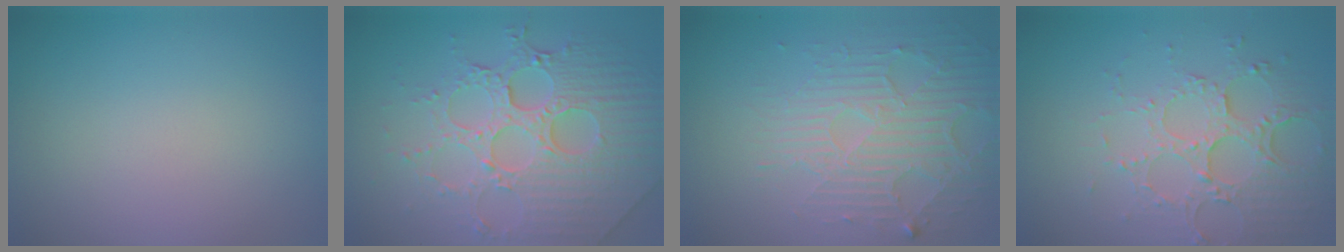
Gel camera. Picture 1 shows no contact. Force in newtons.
{"total": 8.2, "press": 6.0, "slide": 5.6}
{"total": 5.4, "press": 3.6, "slide": 4.0}
{"total": 5.1, "press": 3.7, "slide": 3.6}